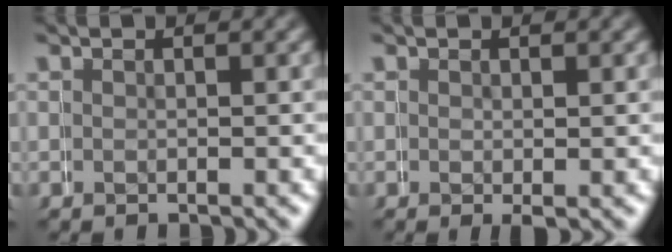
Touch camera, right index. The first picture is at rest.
{"total": 0.6, "force": [0.0, 0.1, 0.6], "torque": [-0.006, -0.005, 0.002]}